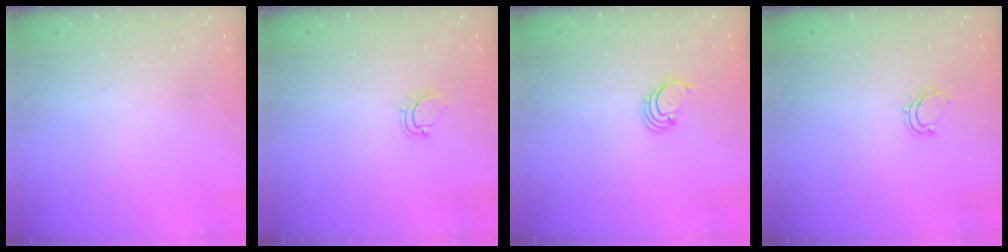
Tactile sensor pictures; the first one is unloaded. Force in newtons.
{"total": 4.3, "press": 4.2, "slide": 0.6}
{"total": 1.7, "press": 1.6, "slide": 0.2}
{"total": 4.2, "press": 4.1, "slide": 0.9}